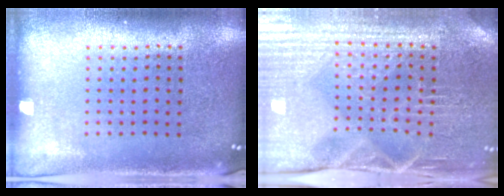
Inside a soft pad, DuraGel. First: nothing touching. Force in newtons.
{"total": 4.2, "press": 4.1, "slide": 0.9}